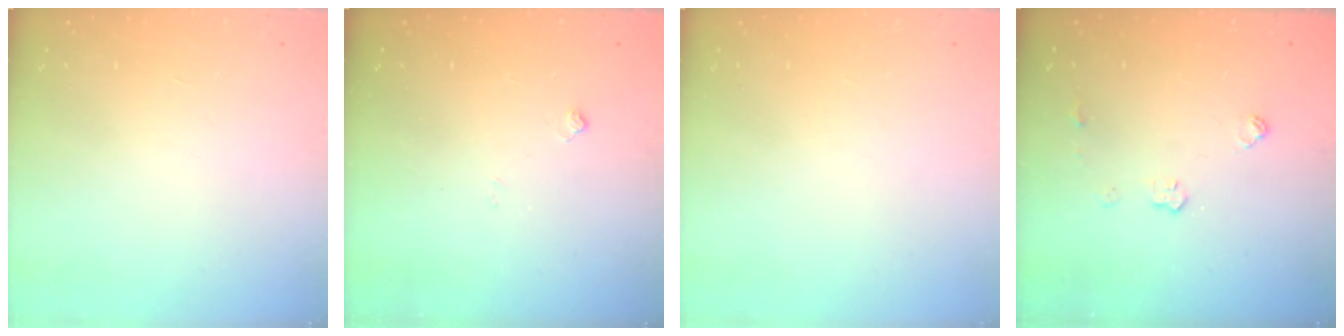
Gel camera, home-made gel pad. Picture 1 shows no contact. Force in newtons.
{"total": 2.5, "press": 2.4, "slide": 0.4}
{"total": 0.0}
{"total": 6.4, "press": 6.4, "slide": 0.2}